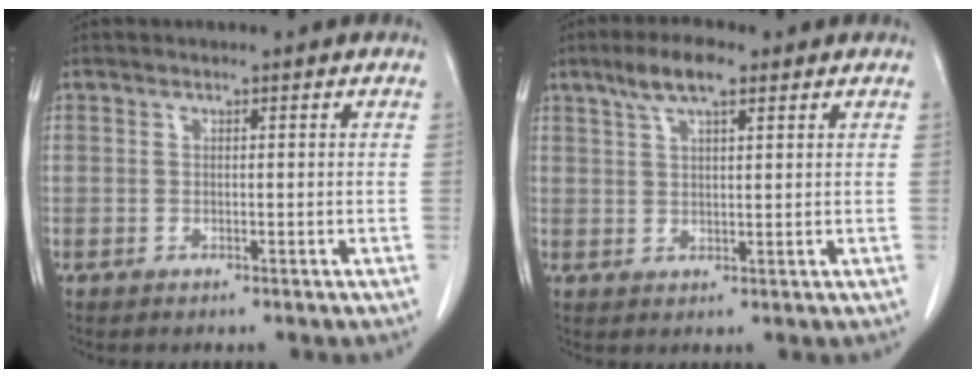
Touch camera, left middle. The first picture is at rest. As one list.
[{"total": 5.8, "force": [3.7, 1.4, 4.2], "torque": [-0.088, 0.013, 0.068]}]